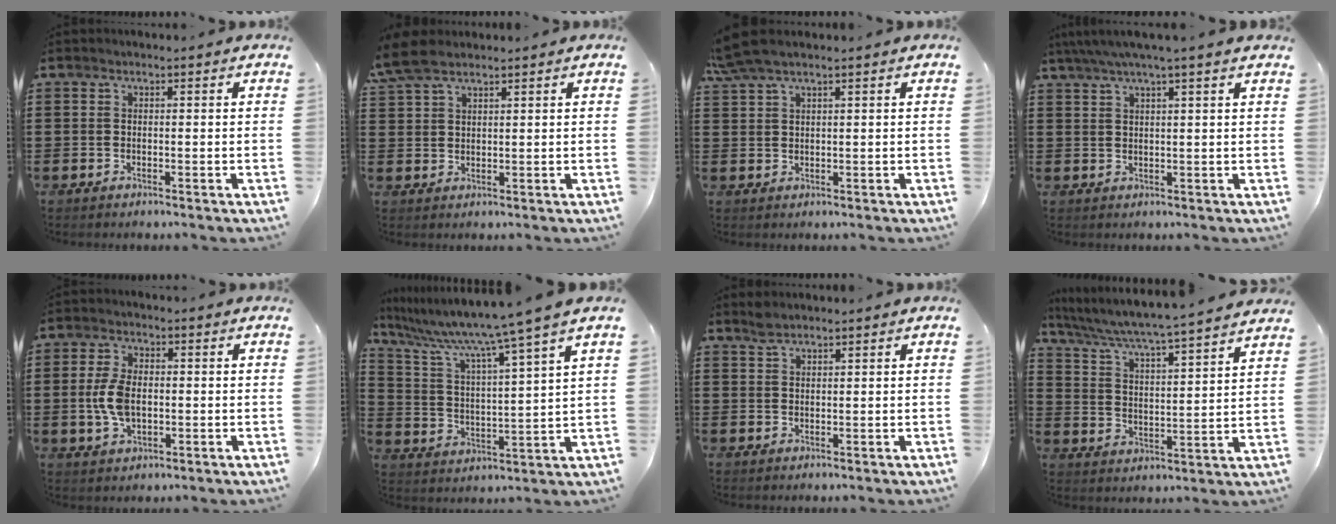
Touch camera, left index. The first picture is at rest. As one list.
[{"total": 5.2, "force": [3.9, 1.8, 3.0], "torque": [-0.075, 0.002, 0.071]}, {"total": 4.0, "force": [2.8, 0.5, 2.8], "torque": [-0.061, 0.005, 0.052]}, {"total": 3.2, "force": [2.4, -0.3, 2.1], "torque": [-0.047, 0.001, 0.042]}, {"total": 6.1, "force": [0.0, 3.4, 5.1], "torque": [-0.125, -0.001, -0.008]}, {"total": 8.7, "force": [7.1, -1.1, 4.9], "torque": [-0.127, -0.052, 0.108]}, {"total": 1.8, "force": [1.6, 0.4, 0.7], "torque": [-0.016, 0.001, 0.030]}, {"total": 4.7, "force": [4.3, -0.8, 1.7], "torque": [-0.056, -0.041, 0.063]}]